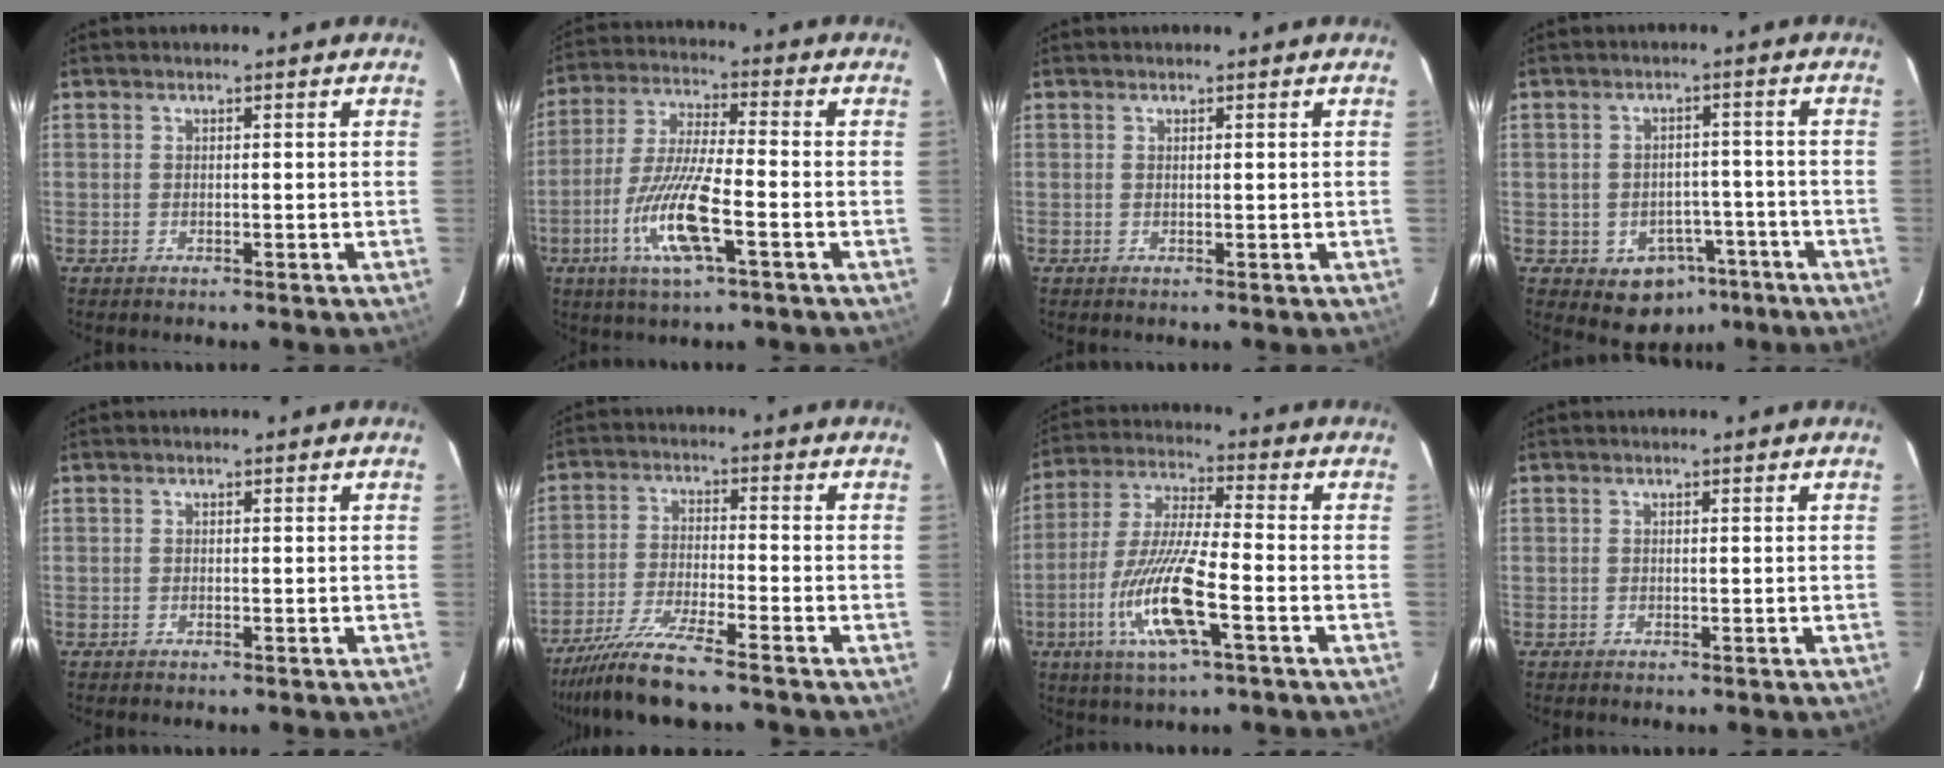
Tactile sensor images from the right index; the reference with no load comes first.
{"total": 12.1, "force": [-4.4, 1.3, 11.2], "torque": [-0.229, -0.014, -0.084]}
{"total": 0.0}
{"total": 7.1, "force": [-3.5, 5.6, 2.6], "torque": [-0.031, 0.014, -0.037]}
{"total": 0.0}
{"total": 8.9, "force": [-7.3, -0.3, 5.1], "torque": [-0.092, -0.030, -0.134]}
{"total": 13.6, "force": [-4.8, 1.3, 12.6], "torque": [-0.261, -0.014, -0.090]}
{"total": 0.0}